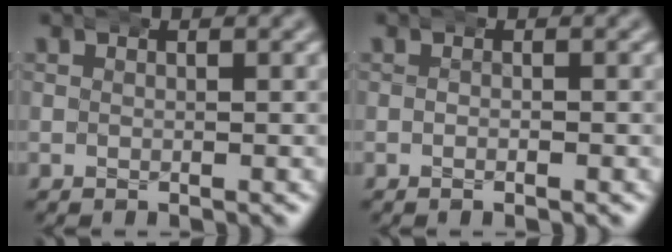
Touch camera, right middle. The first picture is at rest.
{"total": 0.0}